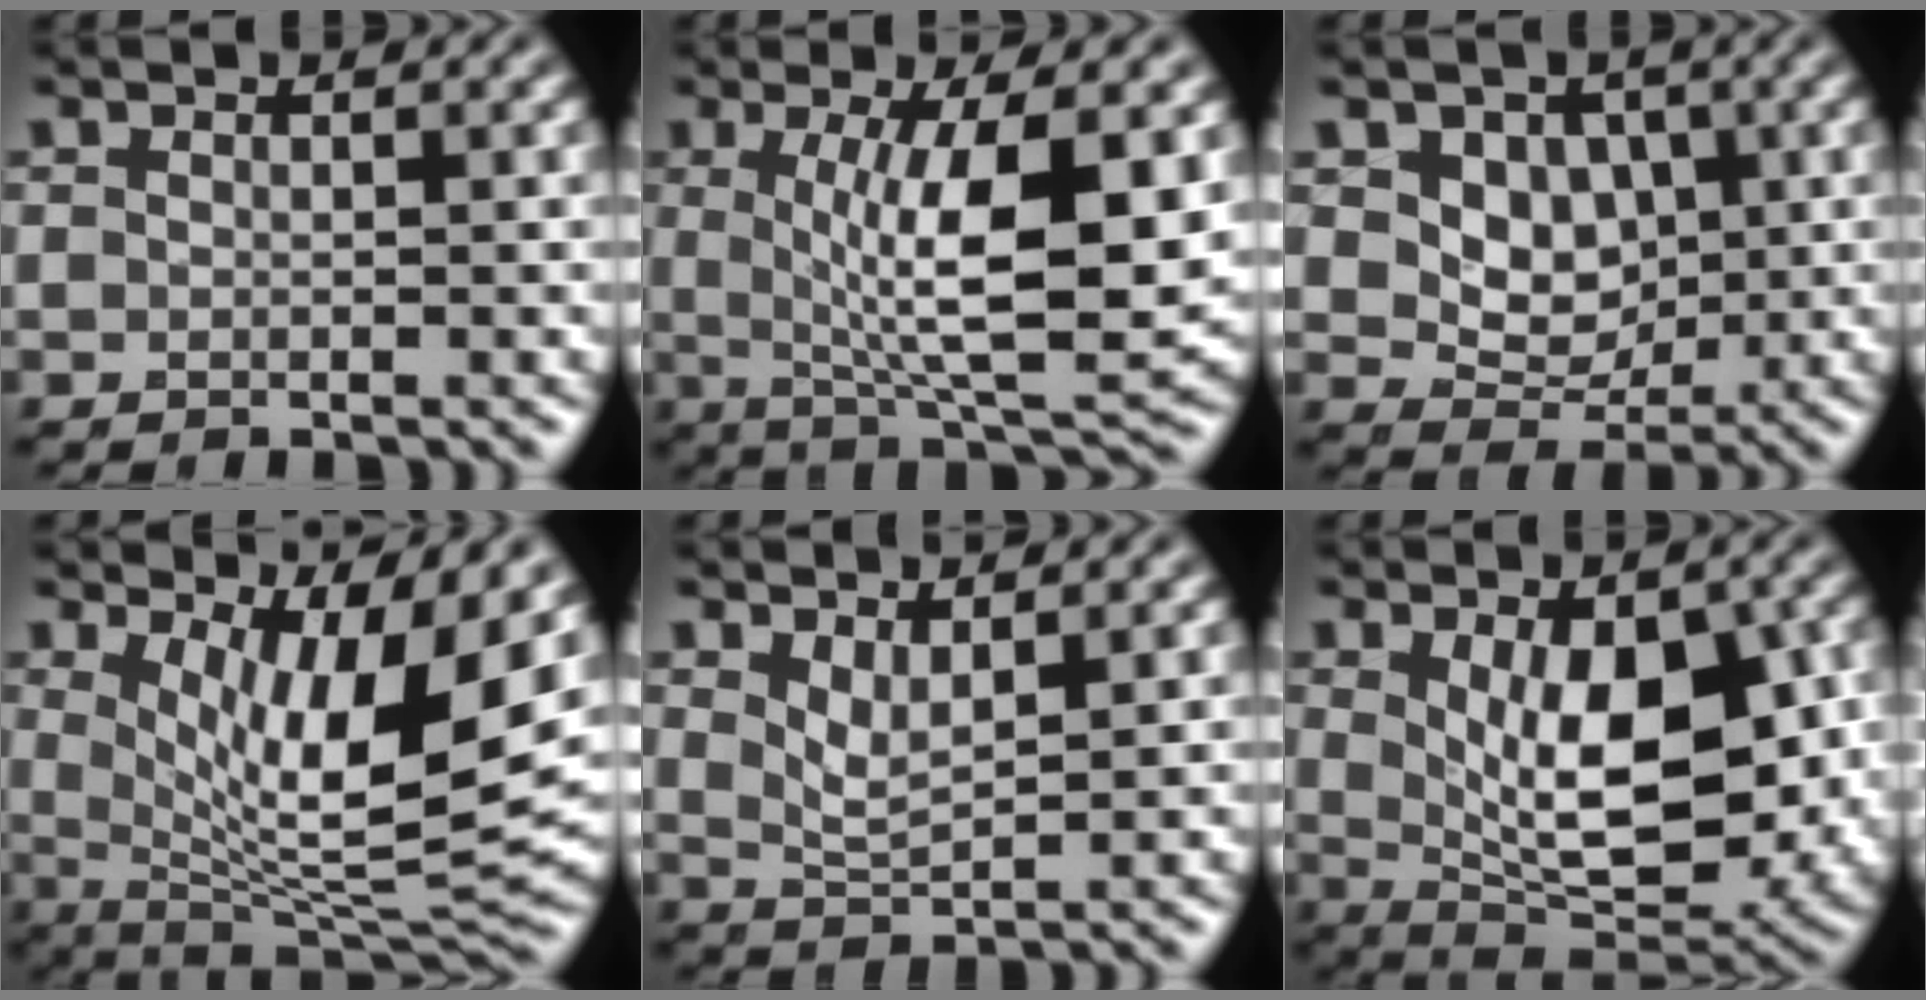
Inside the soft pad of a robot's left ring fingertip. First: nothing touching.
{"total": 9.2, "force": [1.1, 2.4, 8.8], "torque": [-0.141, -0.016, 0.026]}
{"total": 4.5, "force": [0.9, 3.6, 2.6], "torque": [-0.046, -0.011, 0.009]}
{"total": 11.3, "force": [3.4, 3.1, 10.3], "torque": [-0.154, -0.014, 0.065]}
{"total": 2.1, "force": [1.3, 0.6, 1.6], "torque": [-0.036, -0.009, 0.030]}
{"total": 9.7, "force": [1.0, 4.7, 8.5], "torque": [-0.138, -0.016, 0.030]}